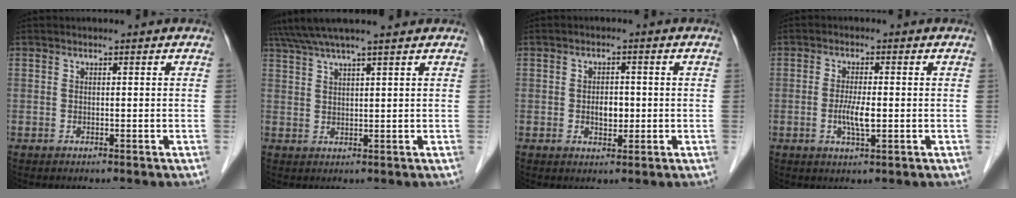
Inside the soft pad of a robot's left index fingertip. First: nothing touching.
{"total": 9.9, "force": [8.4, -0.6, 5.2], "torque": [-0.088, 0.034, 0.123]}
{"total": 3.0, "force": [-0.4, 1.8, 2.3], "torque": [-0.037, 0.001, -0.002]}
{"total": 3.8, "force": [-0.7, 0.7, 3.7], "torque": [-0.076, -0.006, -0.012]}